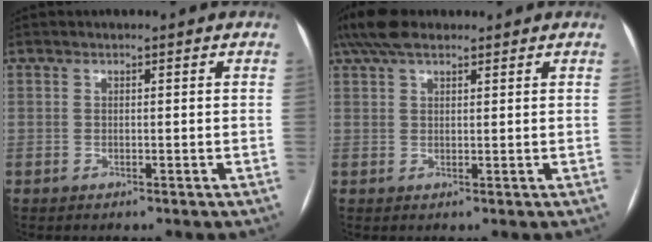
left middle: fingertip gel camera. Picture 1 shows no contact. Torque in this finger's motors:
{"motor_torque": [0.57, -0.74, 0.20, 0.09]}